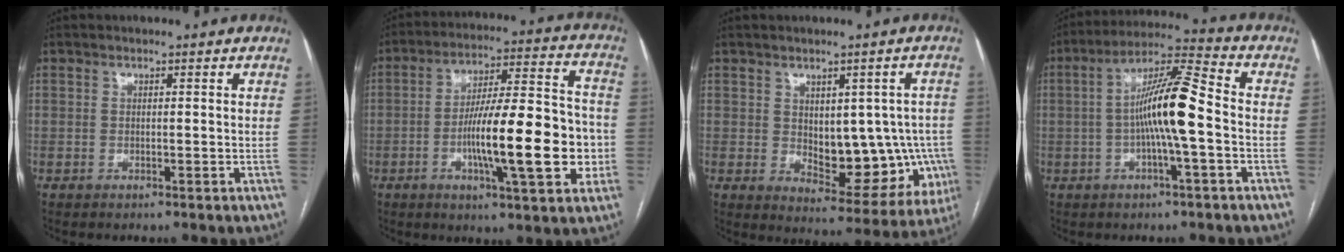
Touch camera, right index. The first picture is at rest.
{"total": 18.0, "force": [-3.9, 3.3, 17.3], "torque": [-0.276, 0.015, -0.058]}
{"total": 13.4, "force": [-0.7, 6.9, 11.5], "torque": [-0.138, 0.009, 0.016]}
{"total": 11.0, "force": [-1.3, 0.7, 10.9], "torque": [-0.198, 0.020, -0.030]}